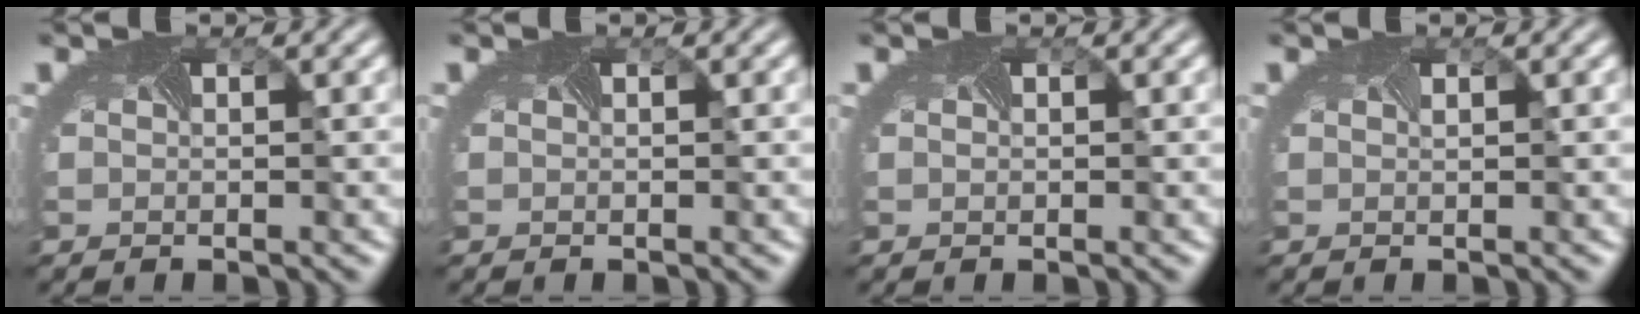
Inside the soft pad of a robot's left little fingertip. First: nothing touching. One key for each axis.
{"total": 0.0}
{"total": 0.0}
{"total": 0.0}